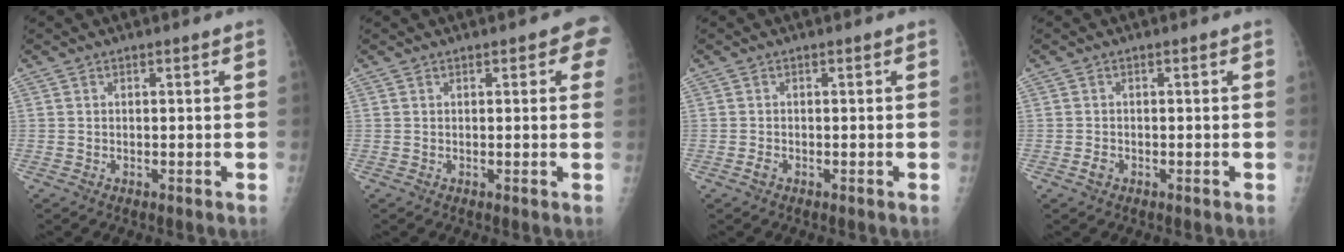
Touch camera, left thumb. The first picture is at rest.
{"total": 3.4, "force": [1.5, 1.5, 2.7], "torque": [-0.010, 0.001, 0.008]}
{"total": 0.8, "force": [-0.5, 0.5, 0.5], "torque": [-0.012, -0.001, -0.011]}
{"total": 1.2, "force": [-0.6, 0.8, 0.6], "torque": [-0.012, 0.001, -0.012]}